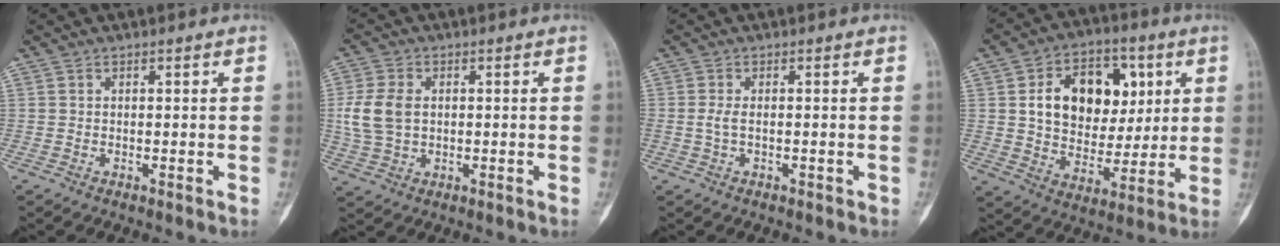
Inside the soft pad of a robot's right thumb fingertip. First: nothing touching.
{"total": 8.0, "force": [0.5, 5.5, 5.8], "torque": [-0.120, 0.005, 0.012]}
{"total": 2.1, "force": [-0.2, 1.2, 1.7], "torque": [-0.039, 0.000, -0.010]}
{"total": 18.2, "force": [4.6, 12.9, 12.1], "torque": [-0.147, 0.002, 0.079]}